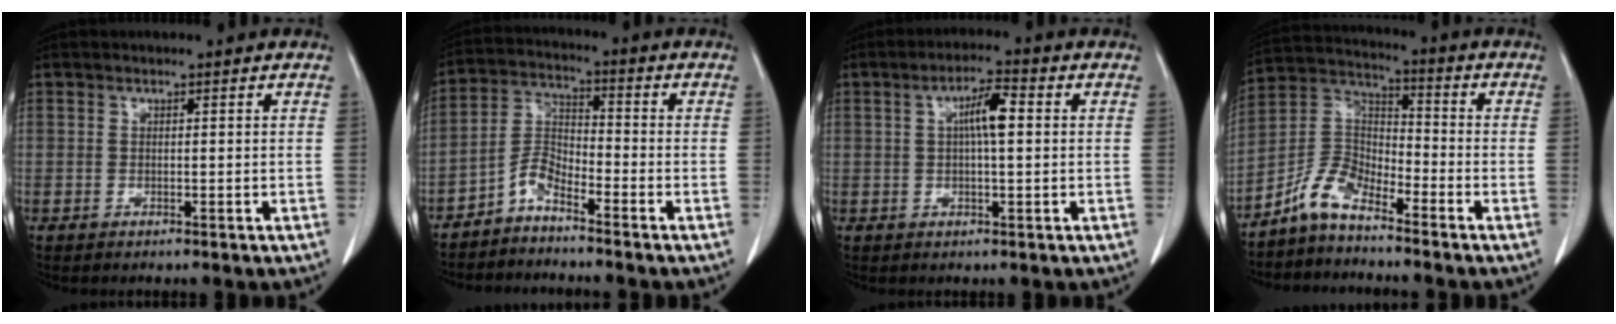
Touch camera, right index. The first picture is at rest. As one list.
[{"total": 4.6, "force": [-3.7, 1.3, 2.3], "torque": [-0.049, 0.000, -0.080]}, {"total": 5.1, "force": [0.9, 0.8, 5.0], "torque": [-0.089, 0.011, 0.012]}, {"total": 7.1, "force": [-5.7, 2.7, 3.2], "torque": [-0.072, 0.024, -0.120]}]